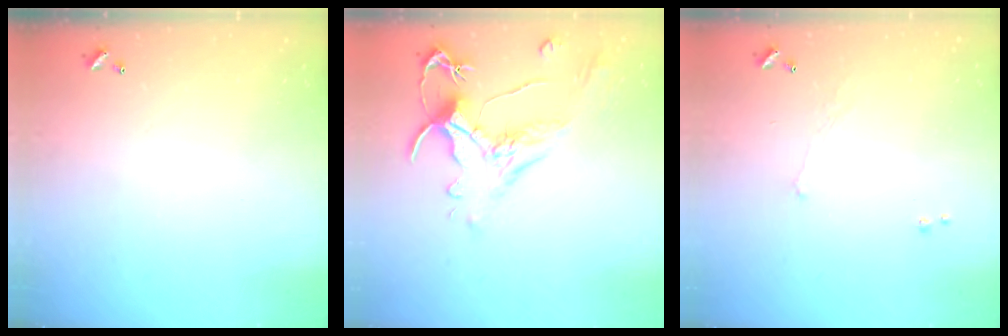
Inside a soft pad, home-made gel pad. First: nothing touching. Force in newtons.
{"total": 1.6, "press": 1.1, "slide": 1.2}
{"total": 1.1, "press": 1.0, "slide": 0.6}